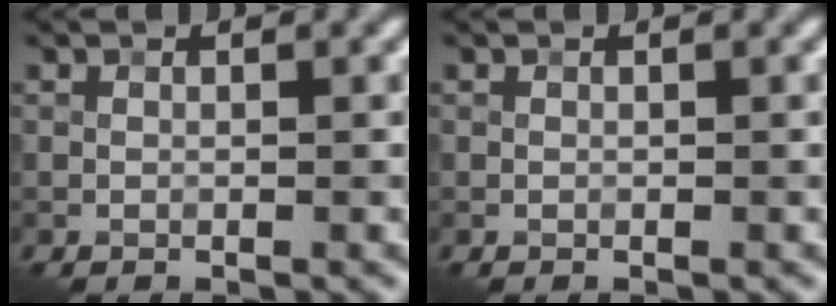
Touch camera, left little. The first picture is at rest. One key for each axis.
{"total": 0.0}